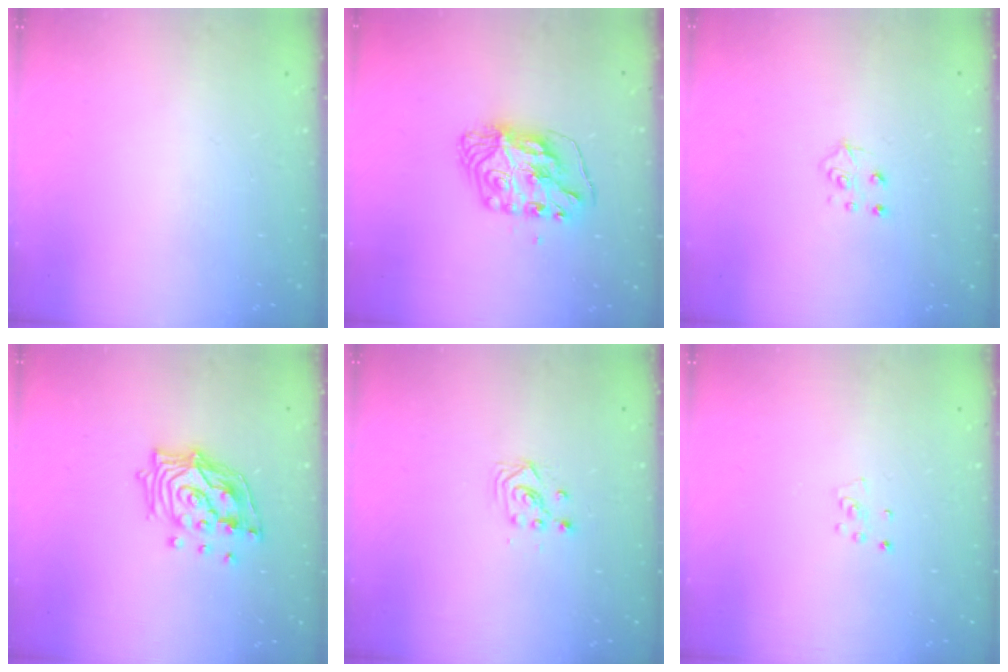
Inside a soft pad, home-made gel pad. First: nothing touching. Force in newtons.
{"total": 8.8, "press": 8.8, "slide": 0.8}
{"total": 4.3, "press": 4.3, "slide": 0.5}
{"total": 14.1, "press": 14.0, "slide": 1.8}
{"total": 3.0, "press": 3.0, "slide": 0.1}
{"total": 3.1, "press": 3.1, "slide": 0.3}